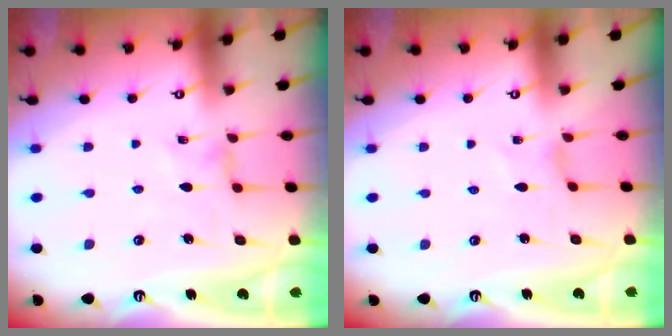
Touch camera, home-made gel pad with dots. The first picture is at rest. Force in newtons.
{"total": 0.0}